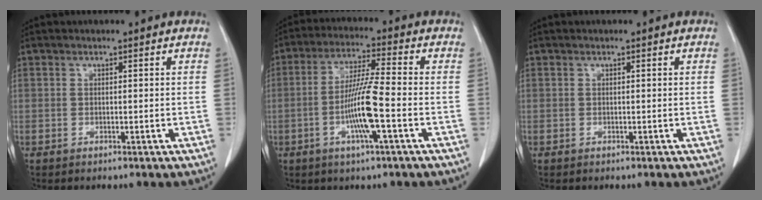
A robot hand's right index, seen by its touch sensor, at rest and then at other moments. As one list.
[{"total": 9.6, "force": [-2.6, -0.2, 9.2], "torque": [-0.181, -0.006, -0.053]}, {"total": 0.0}]